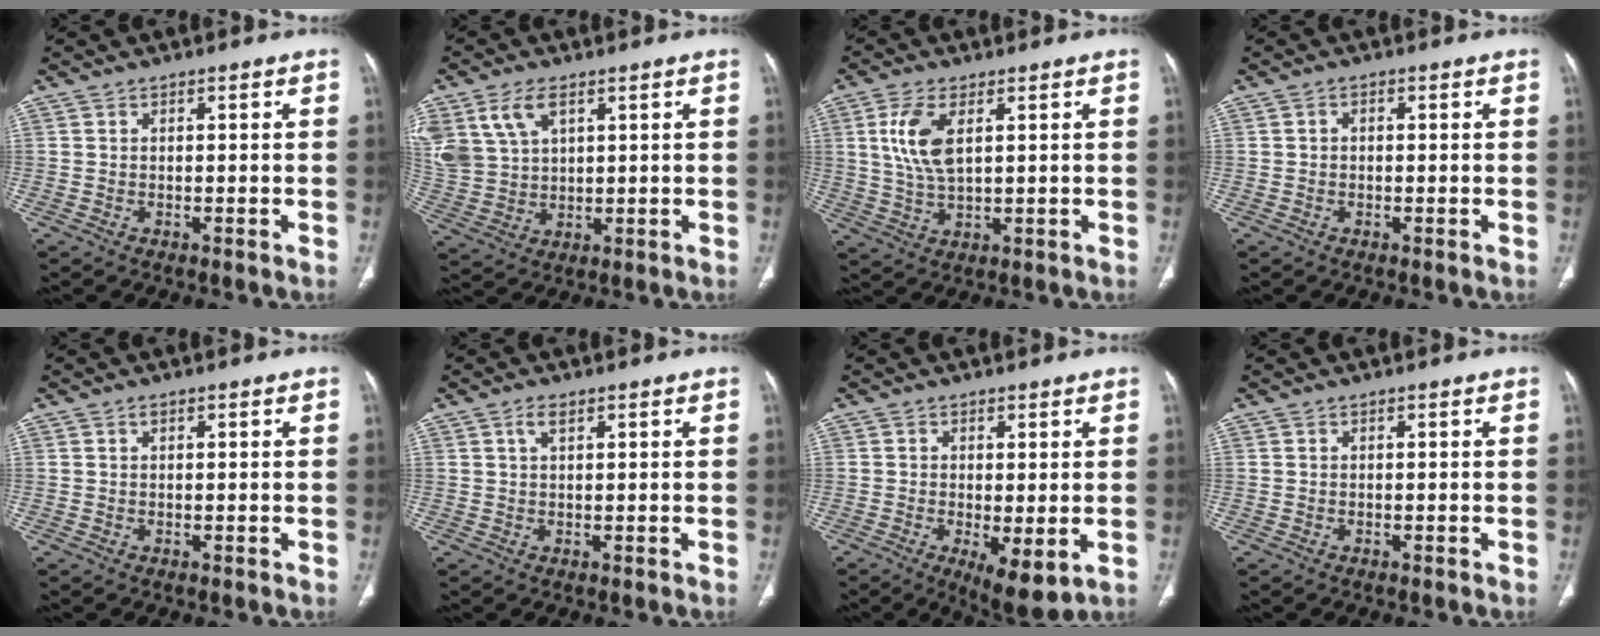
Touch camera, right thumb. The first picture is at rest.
{"total": 10.7, "force": [5.1, 6.6, 6.6], "torque": [-0.141, -0.006, 0.116]}
{"total": 8.2, "force": [2.5, 3.8, 6.9], "torque": [-0.150, -0.008, 0.053]}
{"total": 0.9, "force": [0.0, 0.8, 0.6], "torque": [-0.006, 0.004, -0.002]}
{"total": 0.8, "force": [0.4, 0.4, 0.5], "torque": [-0.009, 0.000, 0.006]}
{"total": 2.1, "force": [1.1, 0.9, 1.5], "torque": [-0.030, 0.002, 0.023]}
{"total": 7.3, "force": [-1.7, 2.6, 6.6], "torque": [-0.105, -0.023, -0.021]}
{"total": 0.0}